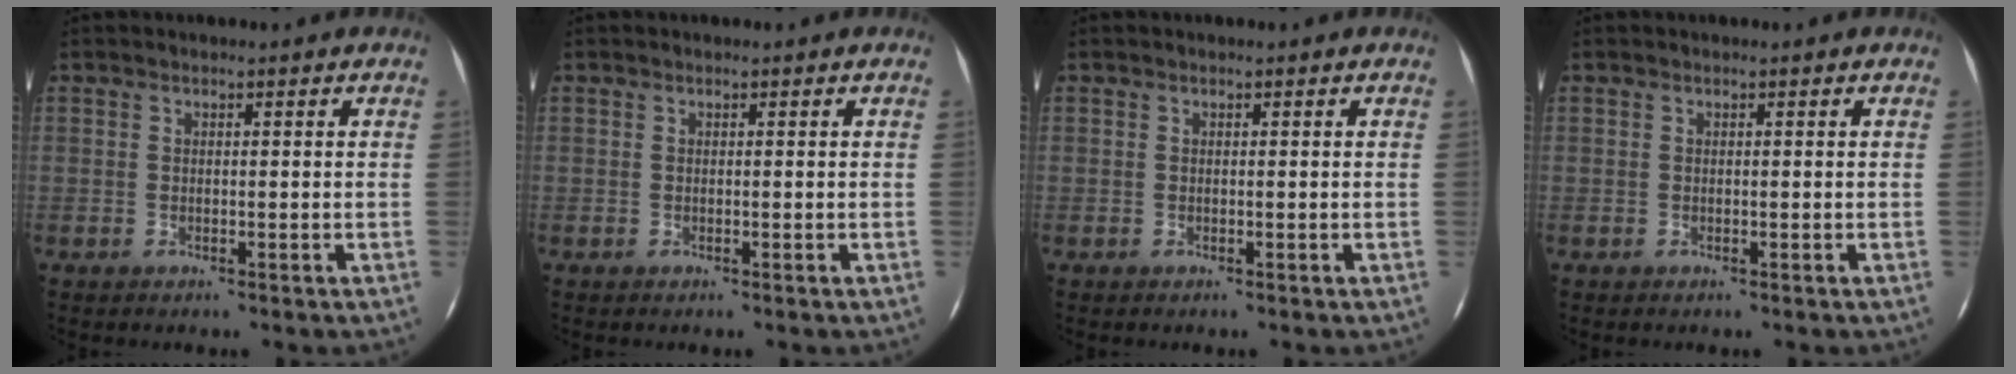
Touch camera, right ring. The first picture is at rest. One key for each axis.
{"total": 0.0}
{"total": 0.0}
{"total": 0.0}